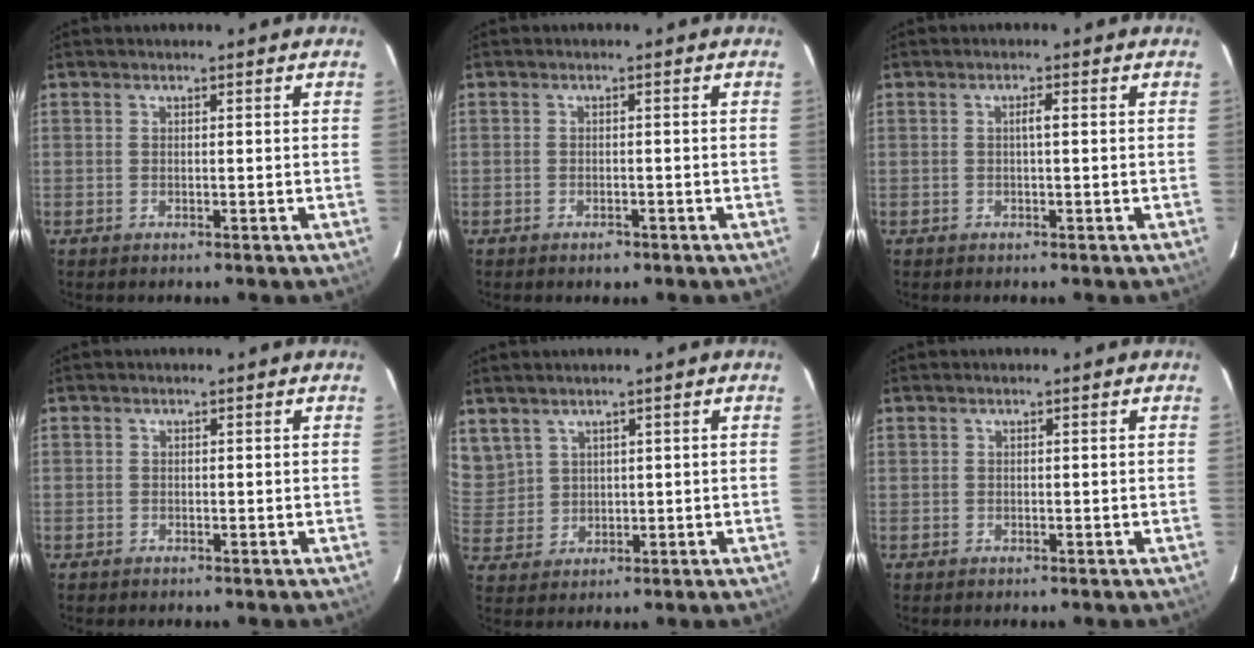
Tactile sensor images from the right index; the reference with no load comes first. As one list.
[{"total": 1.4, "force": [-1.0, 0.7, 0.7], "torque": [-0.011, 0.000, -0.009]}, {"total": 1.2, "force": [0.1, 0.0, 1.2], "torque": [-0.024, 0.003, 0.001]}, {"total": 0.6, "force": [-0.2, 0.6, -0.1], "torque": [0.002, 0.007, -0.006]}, {"total": 7.8, "force": [4.8, 5.9, 1.7], "torque": [-0.067, 0.010, 0.122]}, {"total": 0.0}]